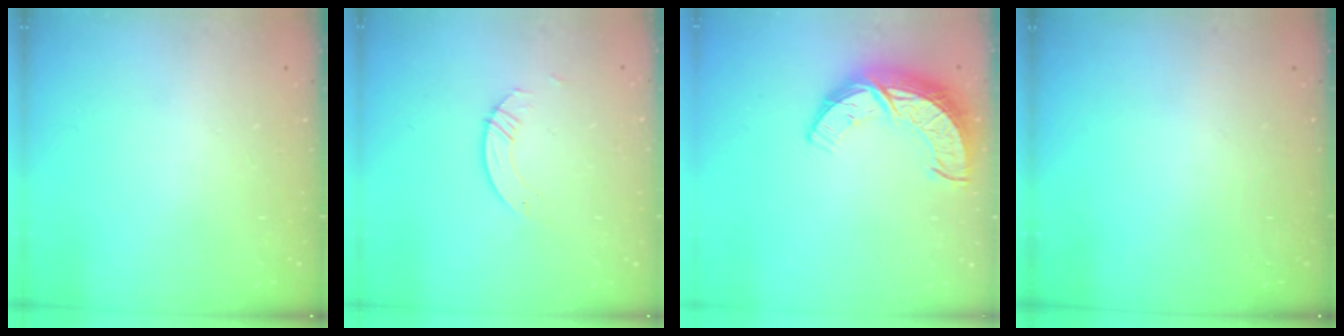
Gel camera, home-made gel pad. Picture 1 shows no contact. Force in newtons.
{"total": 2.2, "press": 2.2, "slide": 0.2}
{"total": 11.9, "press": 11.9, "slide": 0.8}
{"total": 0.0}